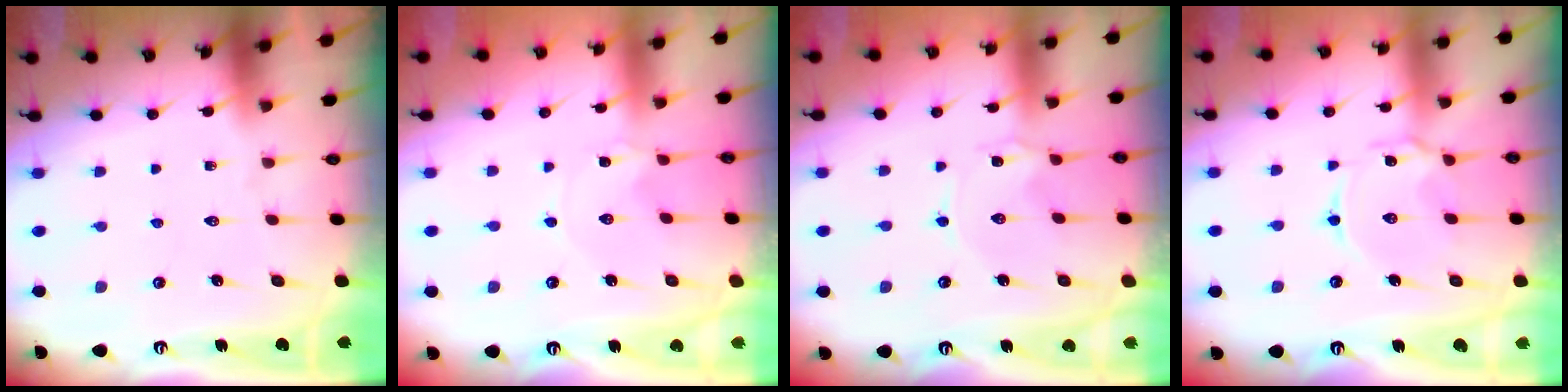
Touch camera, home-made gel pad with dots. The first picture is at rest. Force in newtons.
{"total": 0.0}
{"total": 0.9, "press": 0.9, "slide": 0.2}
{"total": 3.9, "press": 3.9, "slide": 0.4}